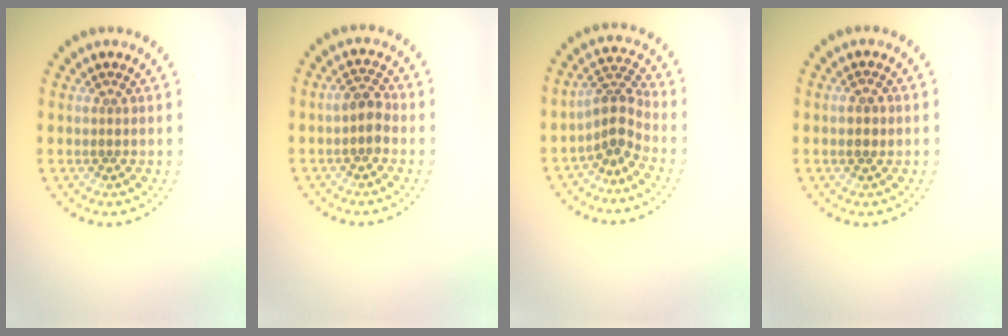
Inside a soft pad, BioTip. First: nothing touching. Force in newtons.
{"total": 2.0, "press": 1.9, "slide": 0.7}
{"total": 3.0, "press": 2.0, "slide": 2.2}
{"total": 1.0, "press": 0.9, "slide": 0.3}